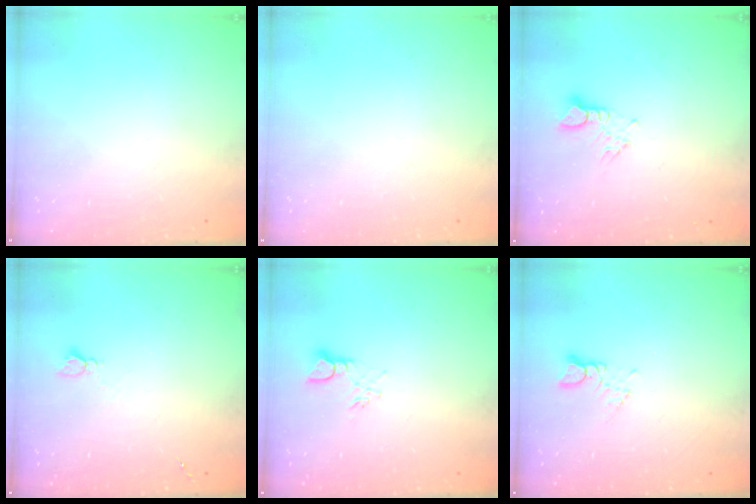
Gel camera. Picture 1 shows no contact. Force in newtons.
{"total": 0.0}
{"total": 3.2, "press": 3.2, "slide": 0.2}
{"total": 2.6, "press": 2.6, "slide": 0.4}
{"total": 2.7, "press": 2.7, "slide": 0.4}
{"total": 1.6, "press": 1.6, "slide": 0.2}